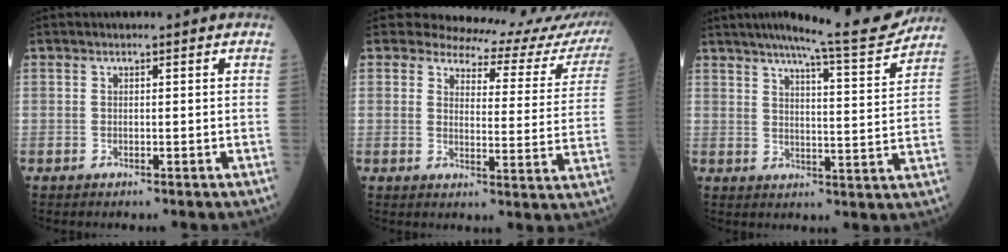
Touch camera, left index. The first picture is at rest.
{"total": 16.4, "force": [16.0, 3.1, 1.9], "torque": [0.009, -0.089, 0.153]}
{"total": 13.7, "force": [12.4, -0.3, 5.8], "torque": [-0.086, -0.021, 0.161]}